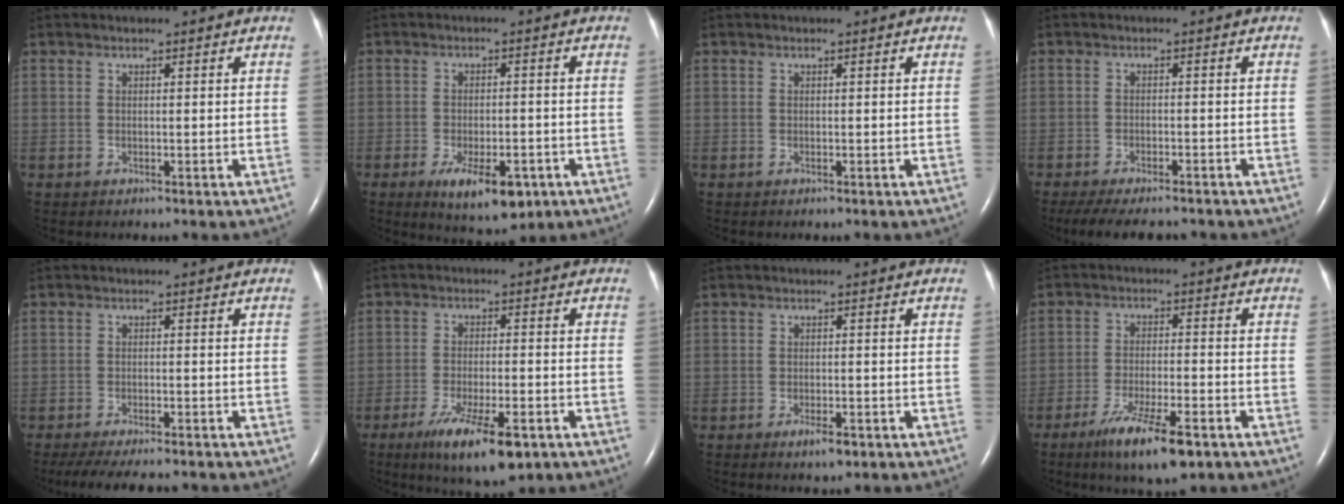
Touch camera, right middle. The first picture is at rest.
{"total": 8.6, "force": [-4.4, 3.2, 6.7], "torque": [-0.108, -0.012, -0.058]}
{"total": 0.0}
{"total": 10.7, "force": [-9.3, 2.5, 4.6], "torque": [-0.078, -0.014, -0.129]}
{"total": 10.2, "force": [-8.8, 1.9, 4.8], "torque": [-0.073, -0.018, -0.125]}
{"total": 10.7, "force": [-6.2, 2.3, 8.4], "torque": [-0.148, -0.023, -0.095]}
{"total": 2.4, "force": [-1.5, 0.7, 1.8], "torque": [-0.034, -0.003, -0.021]}
{"total": 10.0, "force": [-6.2, 1.5, 7.7], "torque": [-0.144, -0.022, -0.100]}